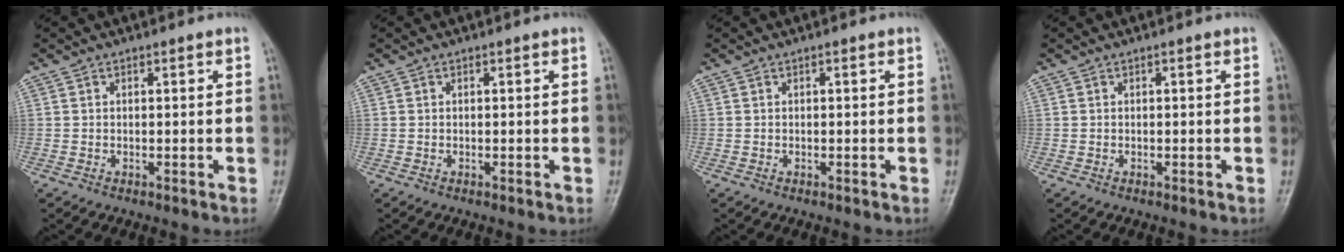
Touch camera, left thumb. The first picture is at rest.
{"total": 0.0}
{"total": 0.0}
{"total": 0.0}